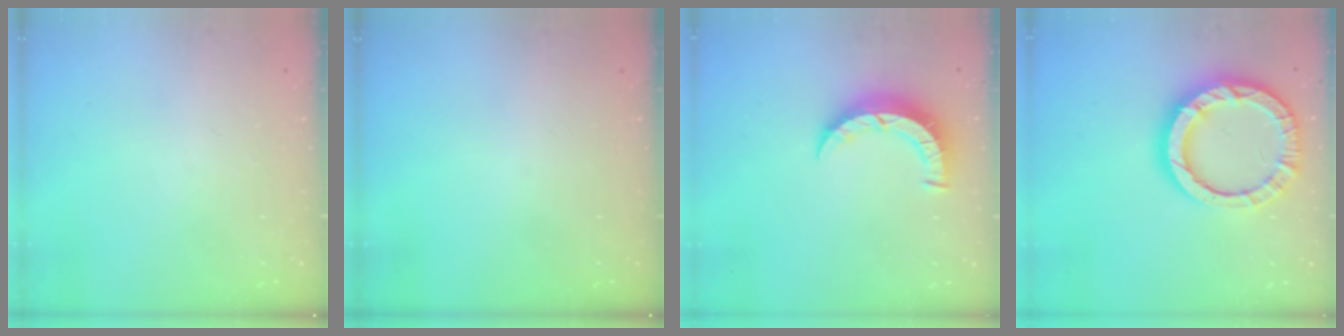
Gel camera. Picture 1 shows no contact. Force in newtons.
{"total": 0.0}
{"total": 7.1, "press": 7.0, "slide": 0.8}
{"total": 16.4, "press": 16.3, "slide": 1.9}